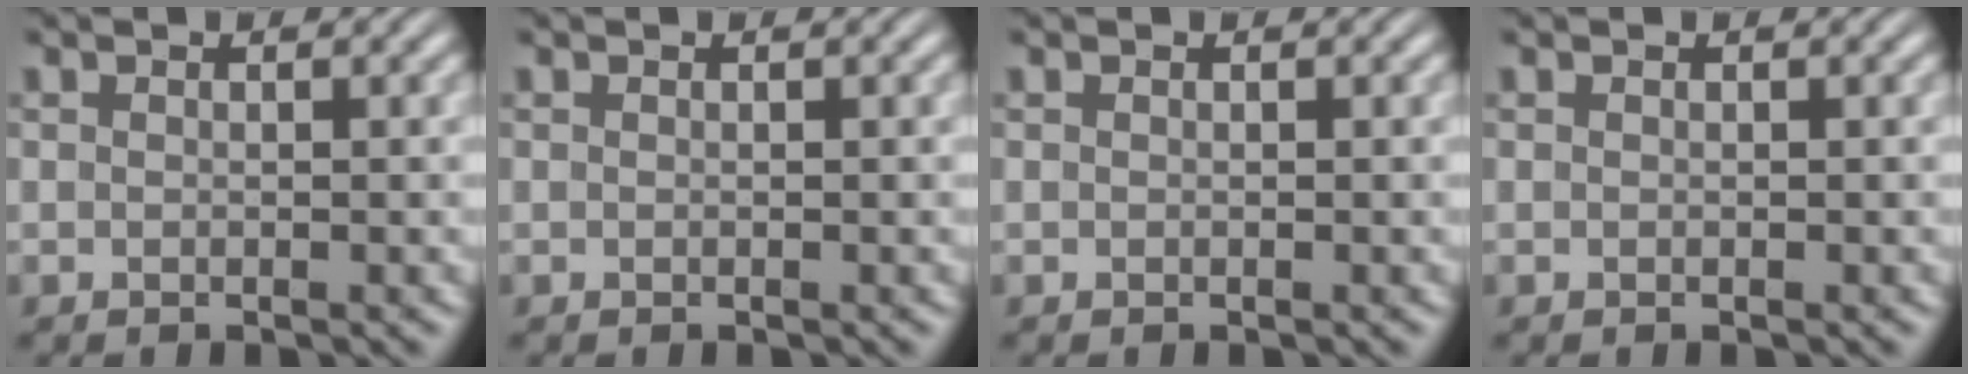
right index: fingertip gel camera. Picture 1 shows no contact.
{"total": 0.0}
{"total": 0.0}
{"total": 0.0}